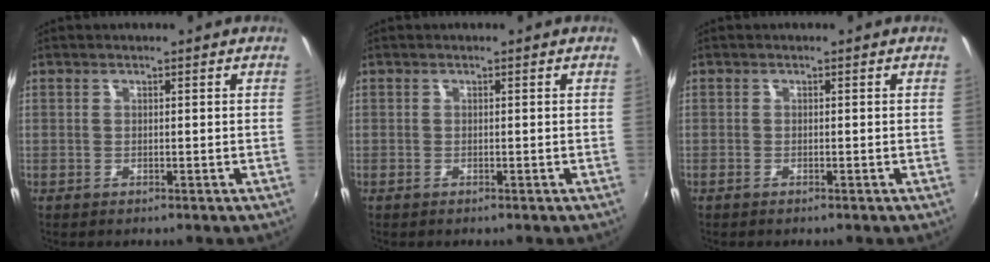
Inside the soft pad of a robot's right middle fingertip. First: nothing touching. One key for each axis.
{"total": 0.5, "fx": -0.4, "fy": 0.2, "fz": 0.3, "tx": -0.006, "ty": -0.003, "tz": -0.009}
{"total": 0.8, "fx": -0.7, "fy": 0.2, "fz": 0.4, "tx": -0.008, "ty": -0.003, "tz": -0.014}